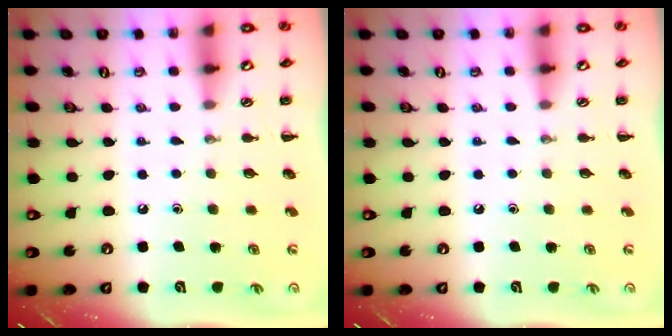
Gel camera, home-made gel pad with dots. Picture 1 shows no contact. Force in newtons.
{"total": 0.0}